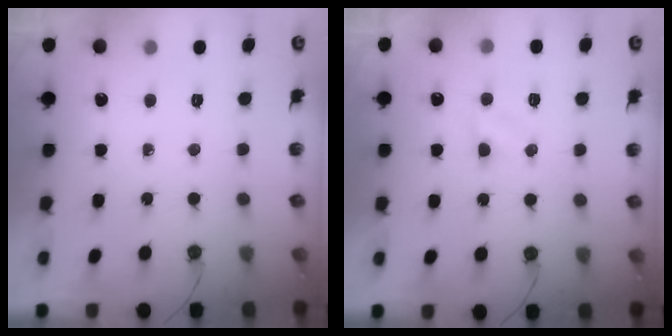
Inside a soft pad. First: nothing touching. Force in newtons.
{"total": 3.0, "press": 3.0, "slide": 0.3}